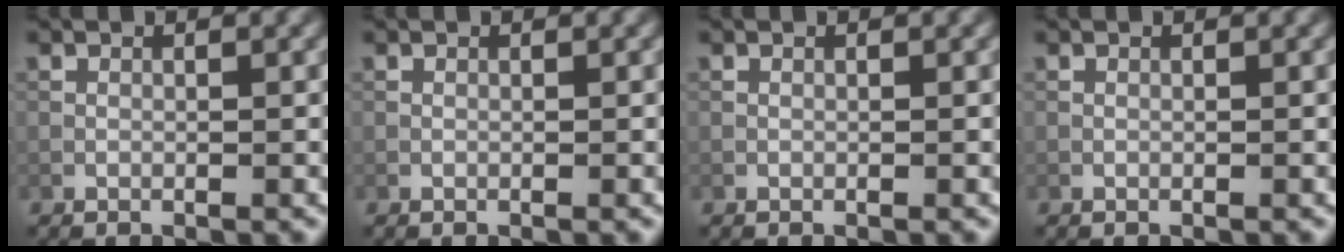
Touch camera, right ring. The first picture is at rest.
{"total": 0.0}
{"total": 0.0}
{"total": 0.0}